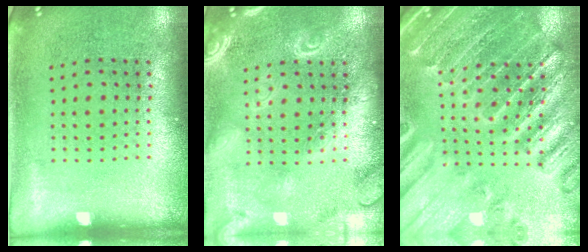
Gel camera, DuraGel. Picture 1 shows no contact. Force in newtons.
{"total": 3.0, "press": 3.0, "slide": 0.3}
{"total": 2.7, "press": 2.7, "slide": 0.4}